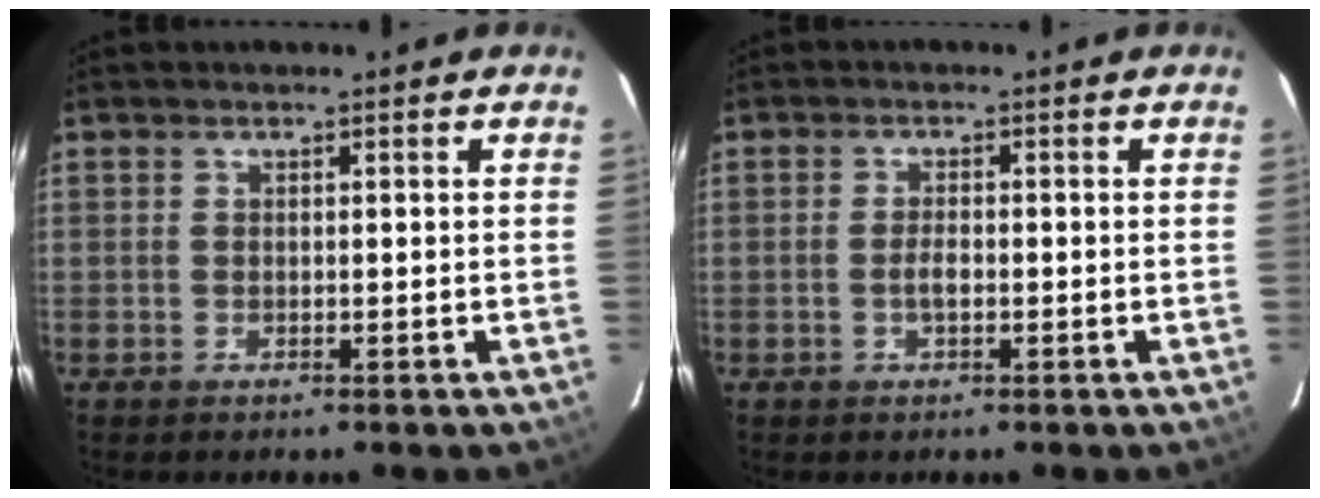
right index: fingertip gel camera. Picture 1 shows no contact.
{"total": 1.9, "force": [-0.6, 0.7, 1.6], "torque": [-0.032, 0.000, -0.011]}